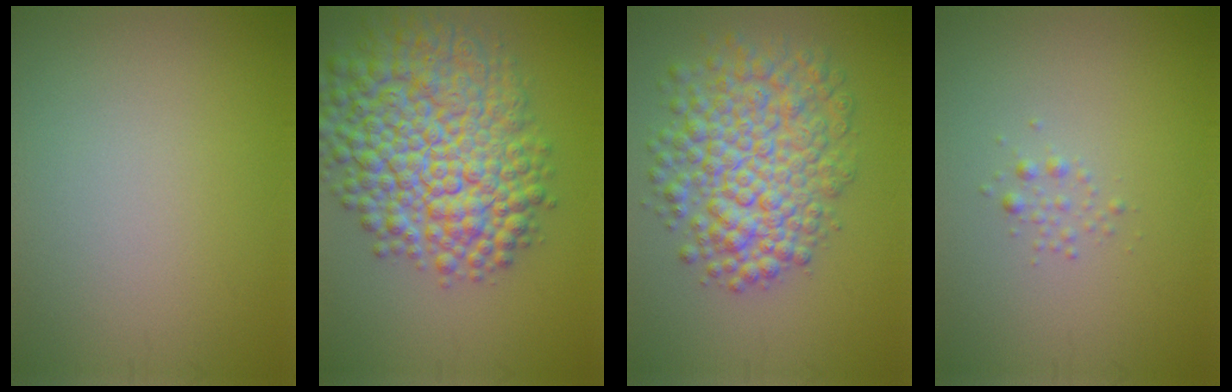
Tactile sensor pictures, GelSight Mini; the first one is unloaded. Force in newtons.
{"total": 11.8, "press": 11.8, "slide": 0.4}
{"total": 7.8, "press": 7.8, "slide": 0.2}
{"total": 0.9, "press": 0.9, "slide": 0.0}